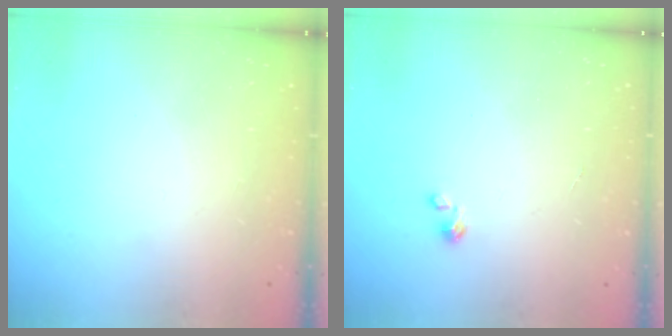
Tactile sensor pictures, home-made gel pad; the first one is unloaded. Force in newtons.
{"total": 0.0}